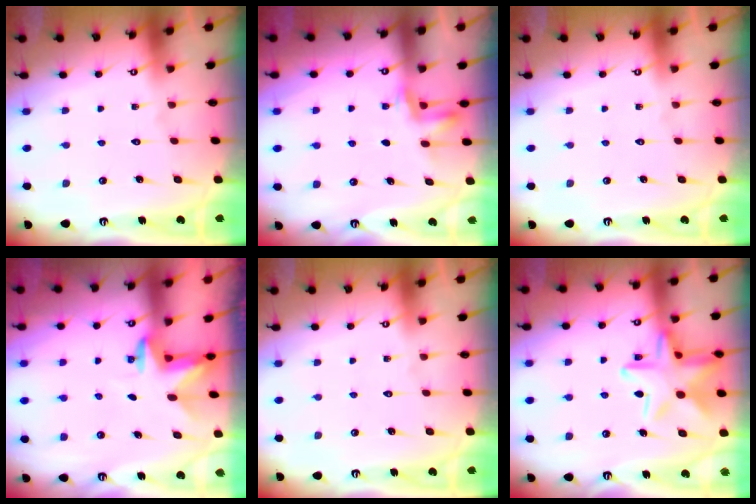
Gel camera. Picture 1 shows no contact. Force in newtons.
{"total": 3.0, "press": 2.9, "slide": 0.6}
{"total": 0.0}
{"total": 2.9, "press": 2.9, "slide": 0.5}
{"total": 0.0}
{"total": 17.4, "press": 17.4, "slide": 1.2}